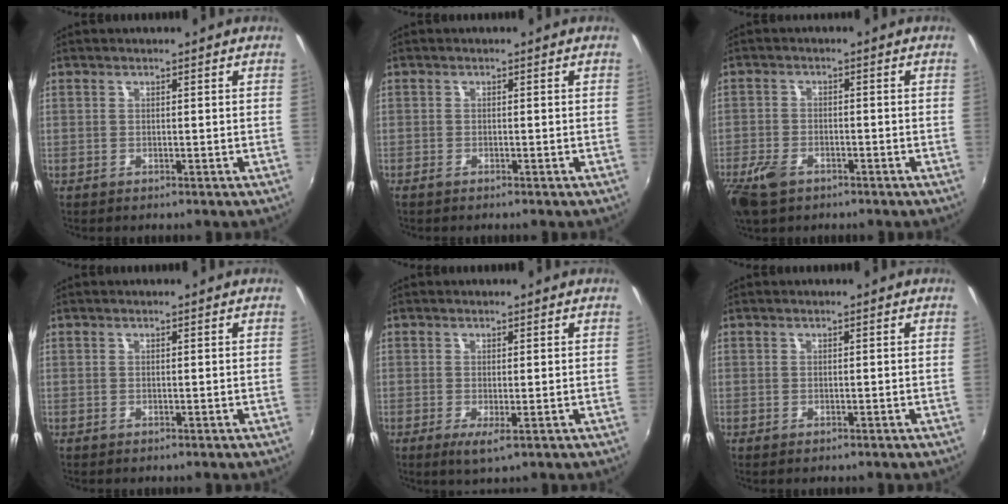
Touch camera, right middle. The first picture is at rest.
{"total": 0.9, "force": [-0.8, 0.2, 0.3], "torque": [-0.007, -0.003, -0.018]}
{"total": 6.9, "force": [-4.5, 3.7, 3.7], "torque": [-0.102, -0.013, -0.087]}
{"total": 0.0}
{"total": 2.6, "force": [-0.7, 0.3, 2.5], "torque": [-0.047, -0.011, -0.008]}
{"total": 0.0}